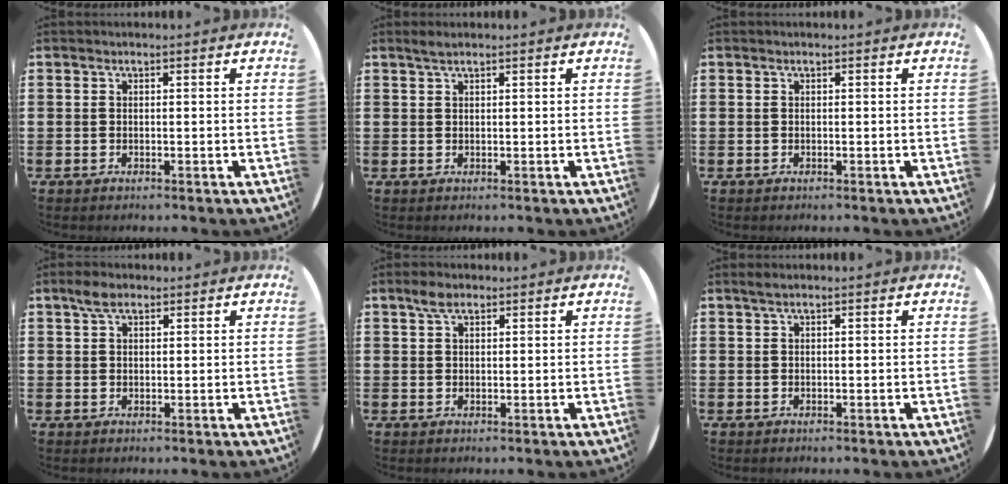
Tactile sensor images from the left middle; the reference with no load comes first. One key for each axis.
{"total": 1.0, "fx": 0.8, "fy": 0.0, "fz": 0.6, "tx": -0.012, "ty": 0.002, "tz": 0.015}
{"total": 0.0}
{"total": 2.8, "fx": 1.9, "fy": 1.4, "fz": 1.4, "tx": -0.023, "ty": 0.004, "tz": 0.034}
{"total": 2.4, "fx": 1.7, "fy": 1.2, "fz": 1.1, "tx": -0.018, "ty": 0.003, "tz": 0.029}
{"total": 0.6, "fx": 0.4, "fy": 0.0, "fz": 0.4, "tx": -0.009, "ty": 0.001, "tz": 0.007}